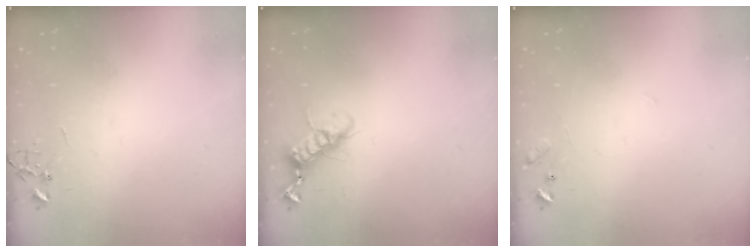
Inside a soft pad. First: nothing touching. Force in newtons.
{"total": 11.3, "press": 11.2, "slide": 1.2}
{"total": 8.4, "press": 8.4, "slide": 0.5}